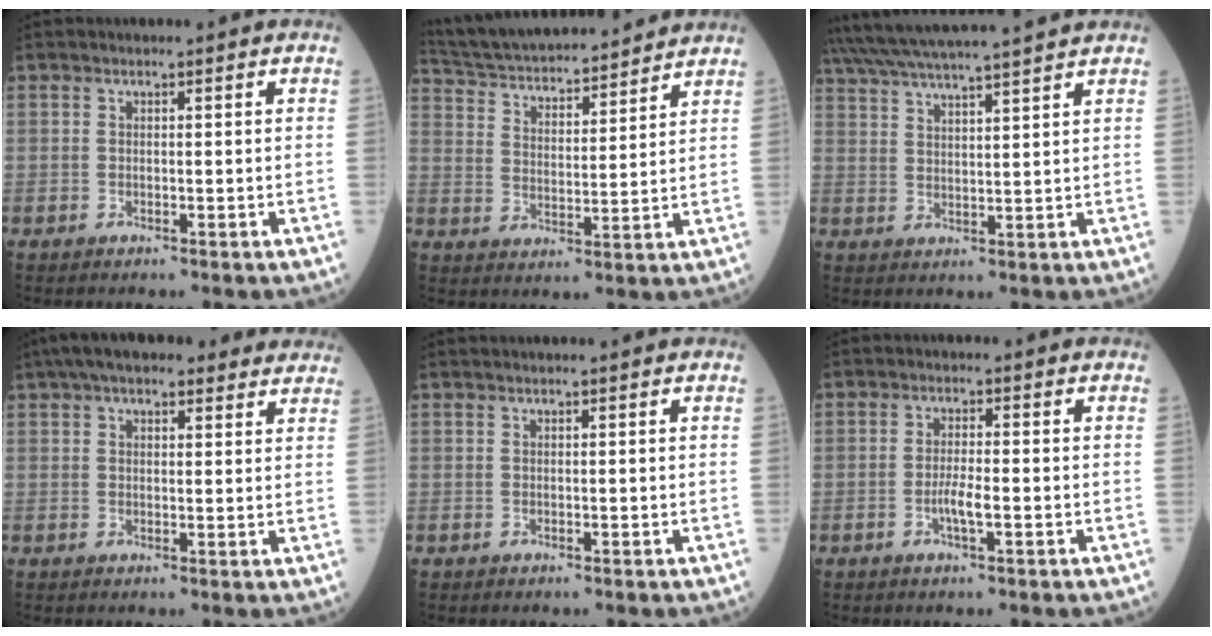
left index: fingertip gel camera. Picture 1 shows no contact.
{"total": 20.3, "force": [18.6, 3.4, 7.3], "torque": [-0.130, 0.033, 0.289]}
{"total": 19.6, "force": [18.0, 0.2, 7.9], "torque": [-0.141, 0.015, 0.267]}
{"total": 14.8, "force": [12.1, 4.4, 7.3], "torque": [-0.099, 0.052, 0.159]}
{"total": 2.3, "force": [2.1, 0.1, 1.1], "torque": [-0.003, 0.024, 0.029]}
{"total": 2.8, "force": [-1.0, 0.2, 2.6], "torque": [-0.046, -0.003, -0.020]}